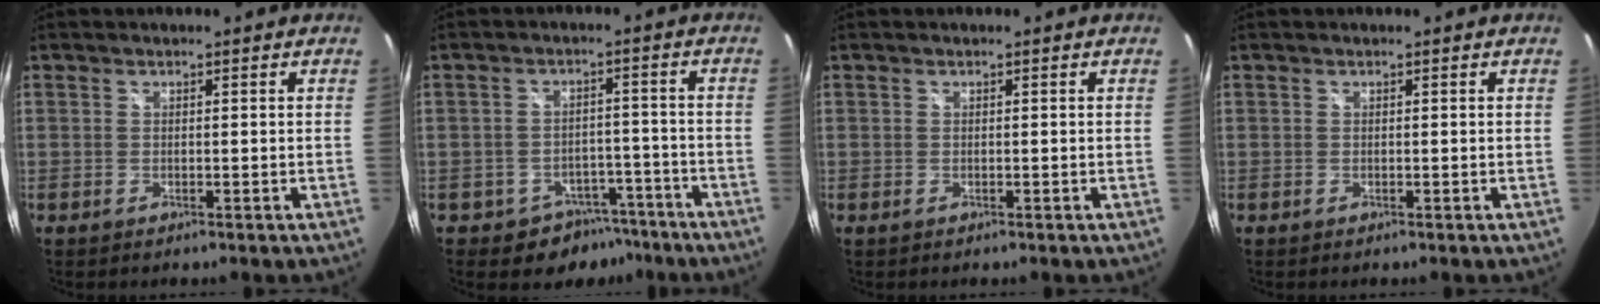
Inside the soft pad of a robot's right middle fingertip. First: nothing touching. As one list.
[{"total": 6.9, "force": [-5.0, 4.6, 1.2], "torque": [-0.024, 0.024, -0.055]}, {"total": 0.0}, {"total": 0.0}]